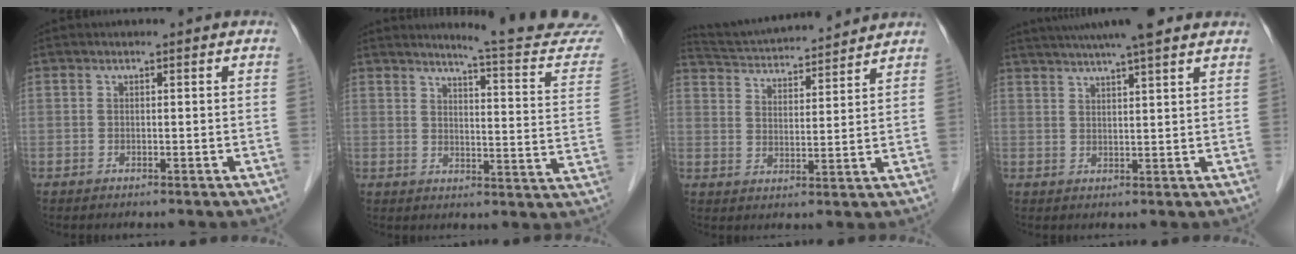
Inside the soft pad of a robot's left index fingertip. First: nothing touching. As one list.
[{"total": 15.4, "force": [14.9, -1.1, 4.0], "torque": [-0.053, -0.102, 0.163]}, {"total": 14.5, "force": [13.8, 1.4, 4.4], "torque": [-0.084, 0.025, 0.218]}, {"total": 13.9, "force": [11.8, 0.6, 7.3], "torque": [-0.124, 0.033, 0.163]}]